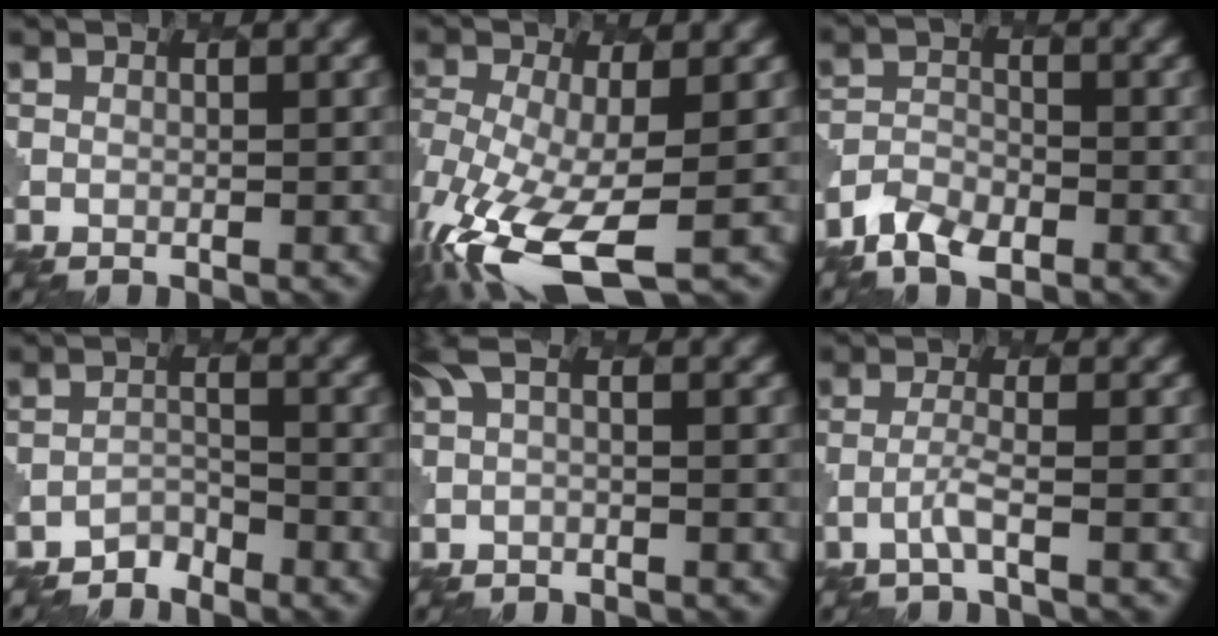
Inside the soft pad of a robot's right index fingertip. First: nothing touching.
{"total": 10.0, "force": [-4.2, 4.3, 8.0], "torque": [-0.181, -0.028, -0.078]}
{"total": 4.0, "force": [-2.9, 2.0, 1.8], "torque": [-0.032, -0.006, -0.059]}
{"total": 1.5, "force": [-1.4, 0.4, -0.2], "torque": [0.007, 0.004, -0.027]}
{"total": 1.8, "force": [-0.2, 0.4, 1.7], "torque": [-0.037, -0.002, -0.005]}
{"total": 1.6, "force": [-0.7, 0.0, 1.4], "torque": [-0.028, 0.005, -0.024]}